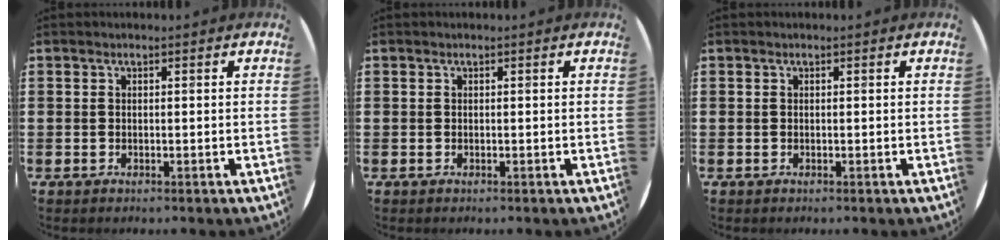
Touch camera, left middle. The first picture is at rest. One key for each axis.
{"total": 0.0}
{"total": 0.0}